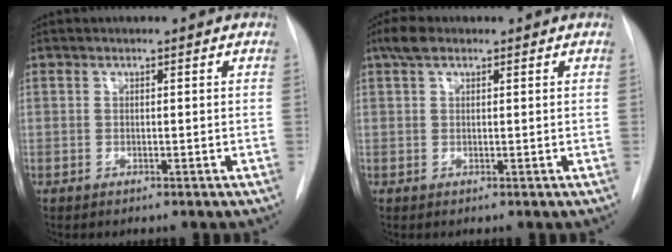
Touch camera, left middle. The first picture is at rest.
{"total": 2.6, "force": [1.7, 1.2, 1.6], "torque": [-0.035, 0.017, 0.033]}